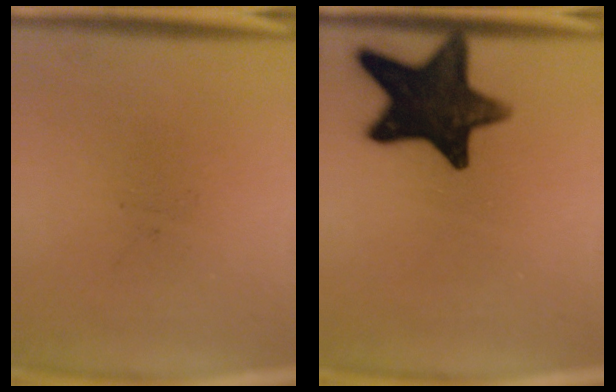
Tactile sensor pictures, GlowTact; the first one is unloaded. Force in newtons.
{"total": 15.3}